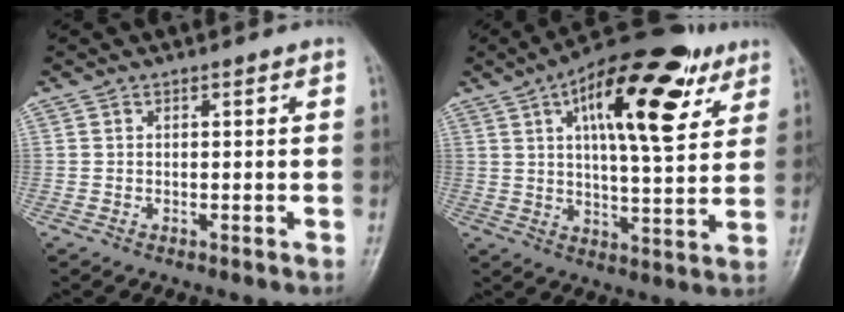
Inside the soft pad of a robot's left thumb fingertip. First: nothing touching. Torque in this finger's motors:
{"motor_torque": [0.64, 0.81, 1.86, -0.91, 0.34]}